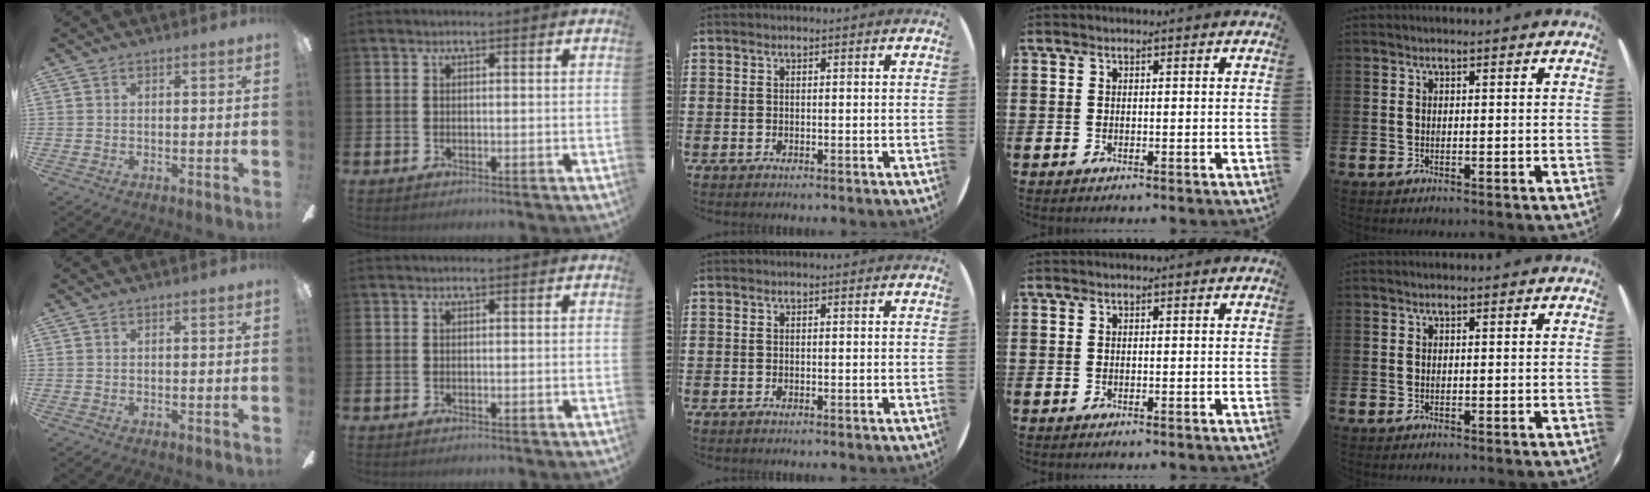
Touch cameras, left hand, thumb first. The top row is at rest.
{}